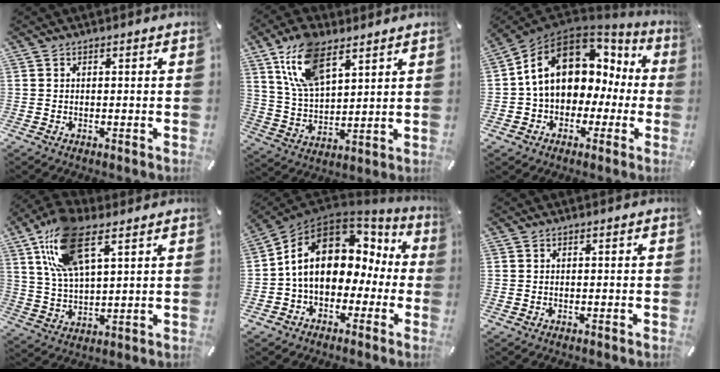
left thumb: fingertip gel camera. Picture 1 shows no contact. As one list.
[{"total": 13.4, "force": [8.3, 6.4, 8.4], "torque": [-0.202, -0.023, 0.152]}, {"total": 14.6, "force": [4.5, 11.0, 8.4], "torque": [-0.157, -0.013, 0.083]}, {"total": 16.3, "force": [9.1, 6.8, 11.7], "torque": [-0.252, -0.016, 0.161]}, {"total": 15.0, "force": [2.6, 11.2, 9.6], "torque": [-0.169, -0.007, 0.045]}, {"total": 0.0}]